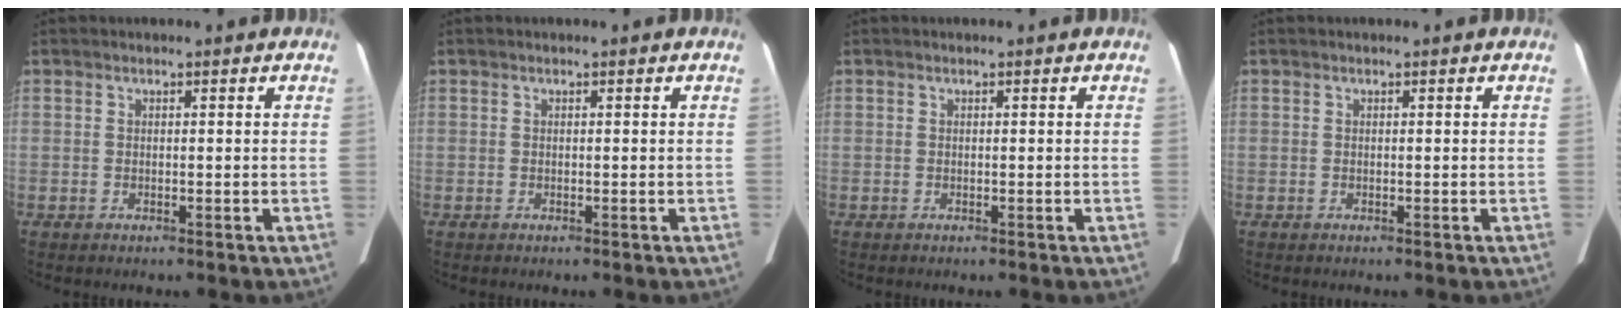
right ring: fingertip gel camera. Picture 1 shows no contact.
{"total": 0.0}
{"total": 0.0}
{"total": 0.0}